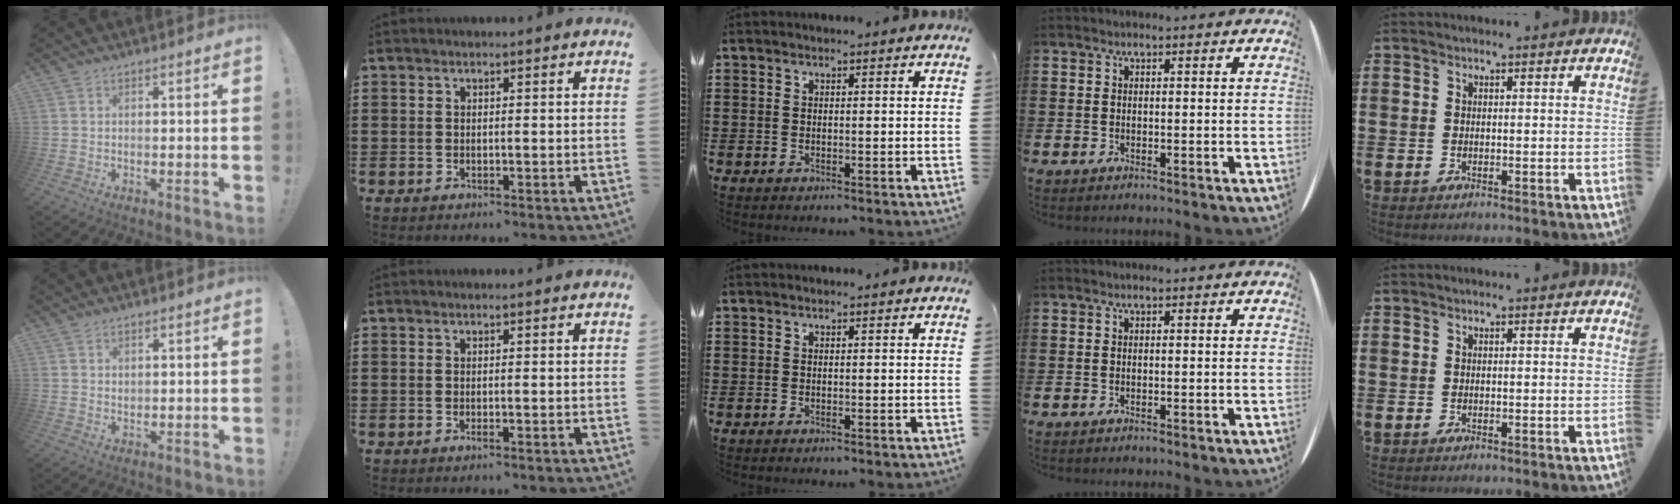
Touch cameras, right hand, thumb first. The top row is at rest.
{"thumb": {"total": 1.0, "force": [0.8, 0.5, 0.3], "torque": [0.000, -0.003, 0.014]}, "index": {"total": 0.5, "force": [-0.2, 0.0, 0.5], "torque": [-0.008, -0.003, -0.003]}}